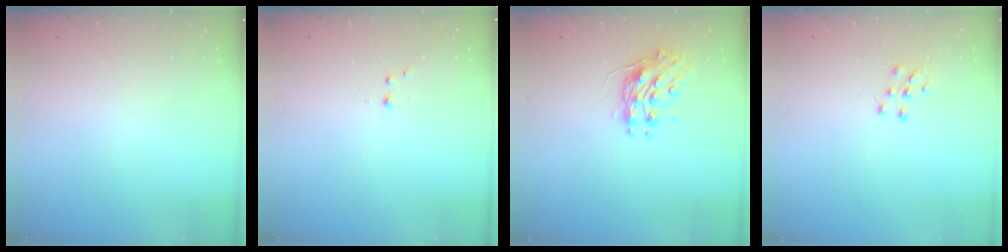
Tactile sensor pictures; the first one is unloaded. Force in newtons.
{"total": 2.2, "press": 1.9, "slide": 1.0}
{"total": 10.0, "press": 10.0, "slide": 0.0}
{"total": 7.2, "press": 7.1, "slide": 0.7}